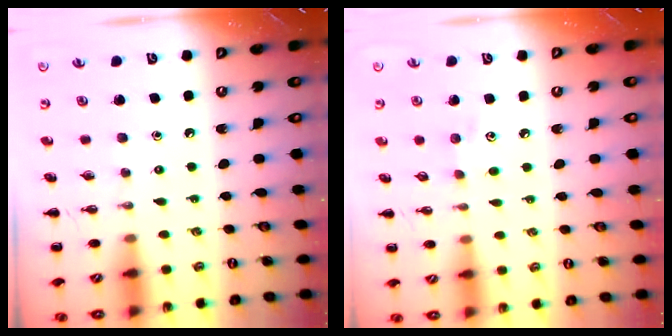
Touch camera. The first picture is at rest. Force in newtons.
{"total": 3.9, "press": 3.7, "slide": 1.0}